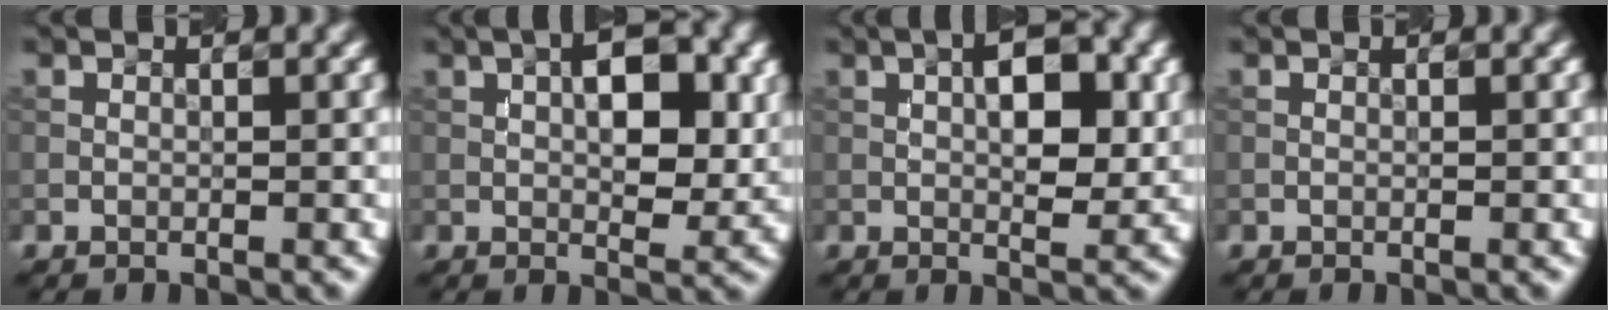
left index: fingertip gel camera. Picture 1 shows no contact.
{"total": 5.8, "force": [1.0, 2.6, 5.0], "torque": [-0.067, 0.003, 0.015]}
{"total": 5.1, "force": [0.9, 2.1, 4.6], "torque": [-0.067, 0.003, 0.012]}
{"total": 0.0}